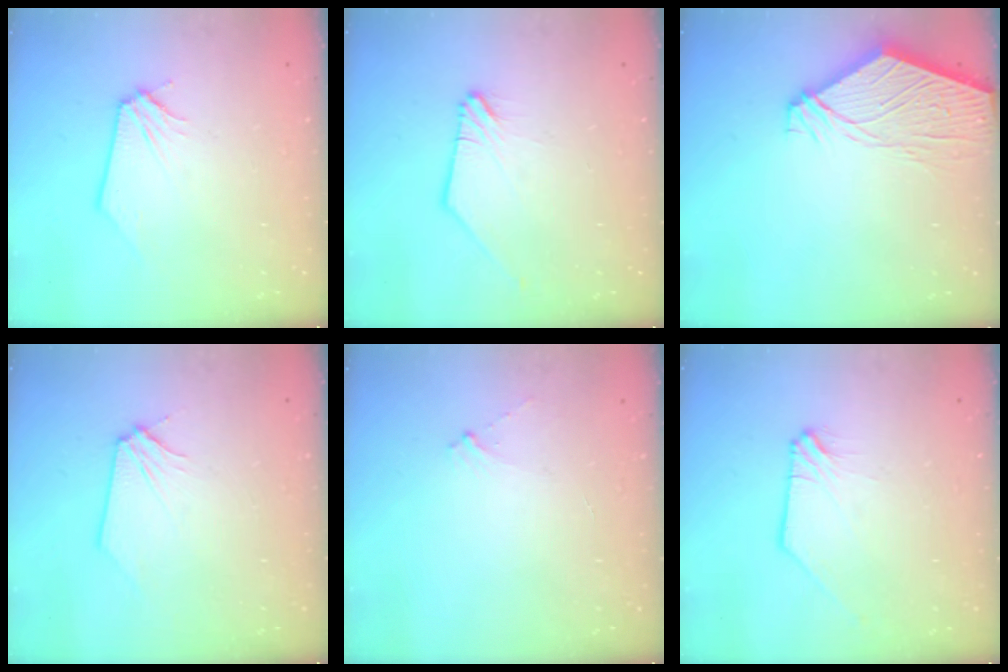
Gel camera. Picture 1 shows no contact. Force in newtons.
{"total": 1.2, "press": 1.2, "slide": 0.2}
{"total": 11.1, "press": 11.0, "slide": 1.5}
{"total": 0.0}
{"total": 3.8, "press": 3.7, "slide": 0.7}
{"total": 0.9, "press": 0.8, "slide": 0.2}